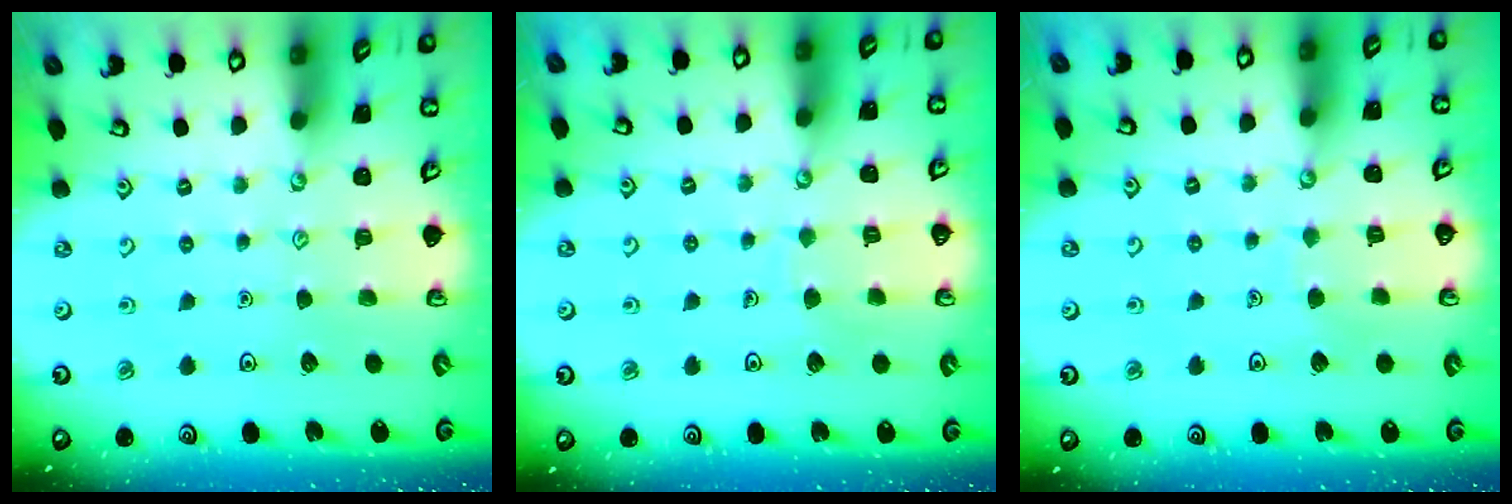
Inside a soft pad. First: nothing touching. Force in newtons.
{"total": 3.9, "press": 3.9, "slide": 0.3}
{"total": 3.6, "press": 3.6, "slide": 0.3}